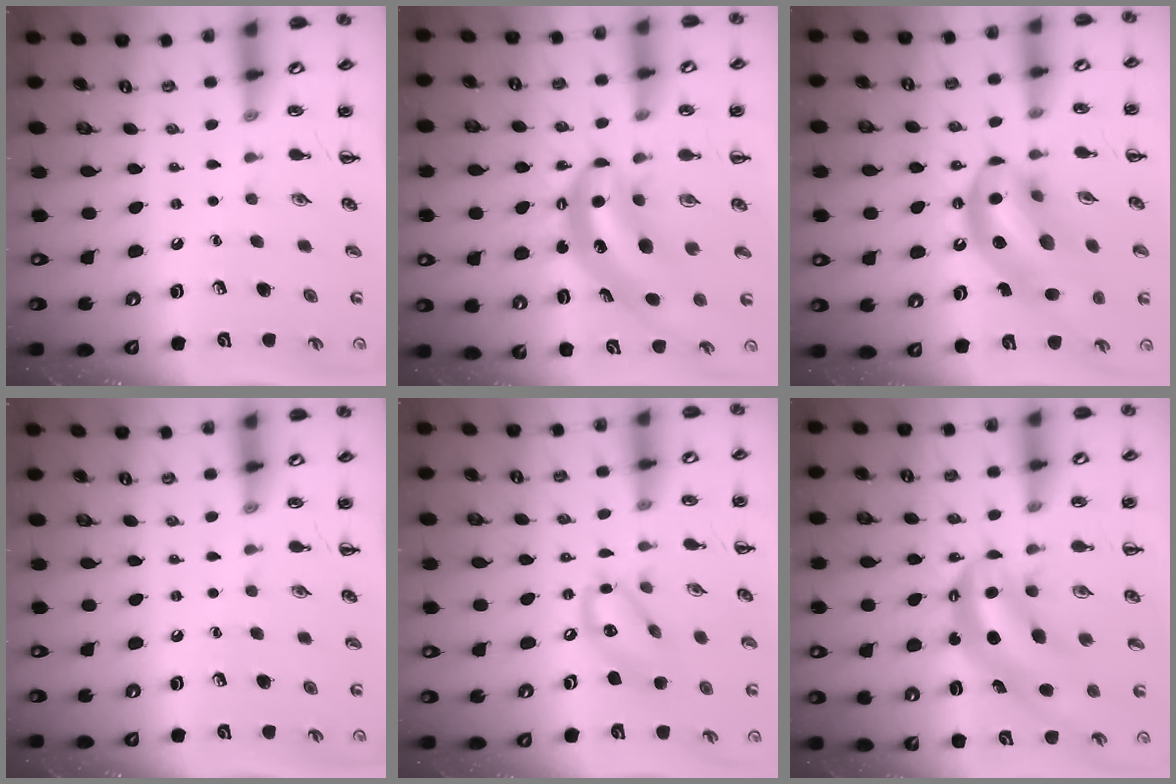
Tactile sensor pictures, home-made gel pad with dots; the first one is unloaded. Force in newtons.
{"total": 7.5, "press": 7.3, "slide": 1.9}
{"total": 18.0, "press": 17.5, "slide": 4.5}
{"total": 0.0}
{"total": 11.6, "press": 11.4, "slide": 2.4}
{"total": 8.4, "press": 8.0, "slide": 2.4}